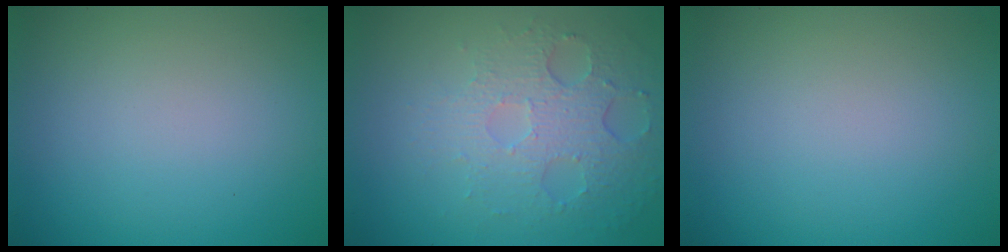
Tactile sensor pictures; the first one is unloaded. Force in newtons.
{"total": 5.2, "press": 3.4, "slide": 3.9}
{"total": 0.0}